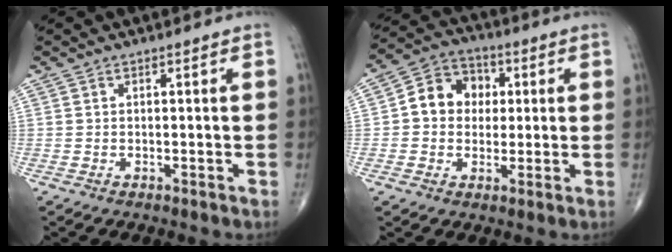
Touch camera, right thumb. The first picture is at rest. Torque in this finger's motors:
{"motor_torque": [-0.16, 0.21, 0.64, 0.13, 0.14]}